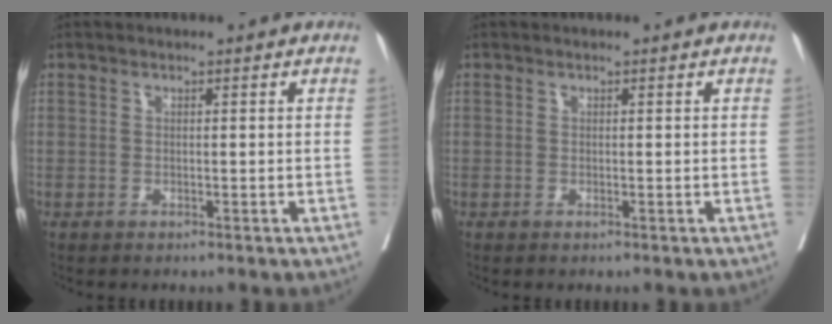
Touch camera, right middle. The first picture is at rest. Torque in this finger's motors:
{"motor_torque": [0.01, -0.04, -0.06, 0.00]}